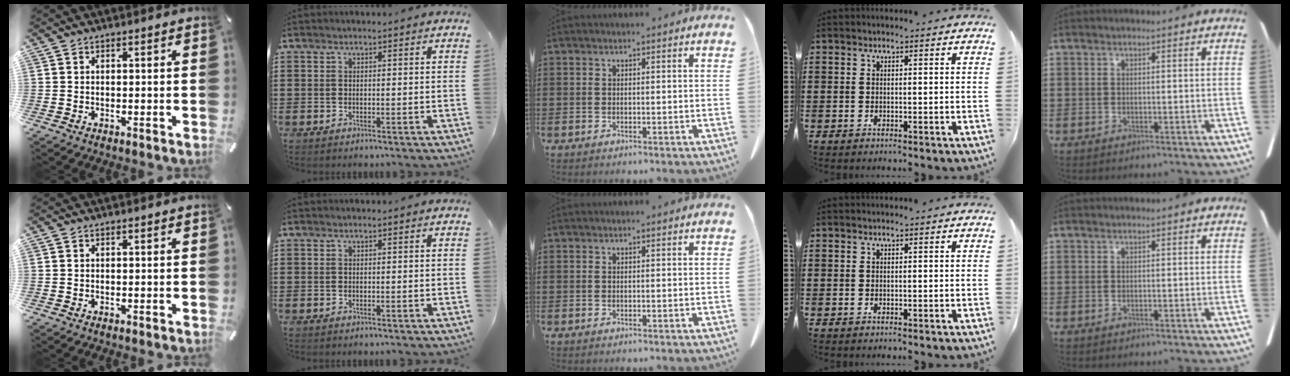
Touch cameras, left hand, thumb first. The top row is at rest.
{}